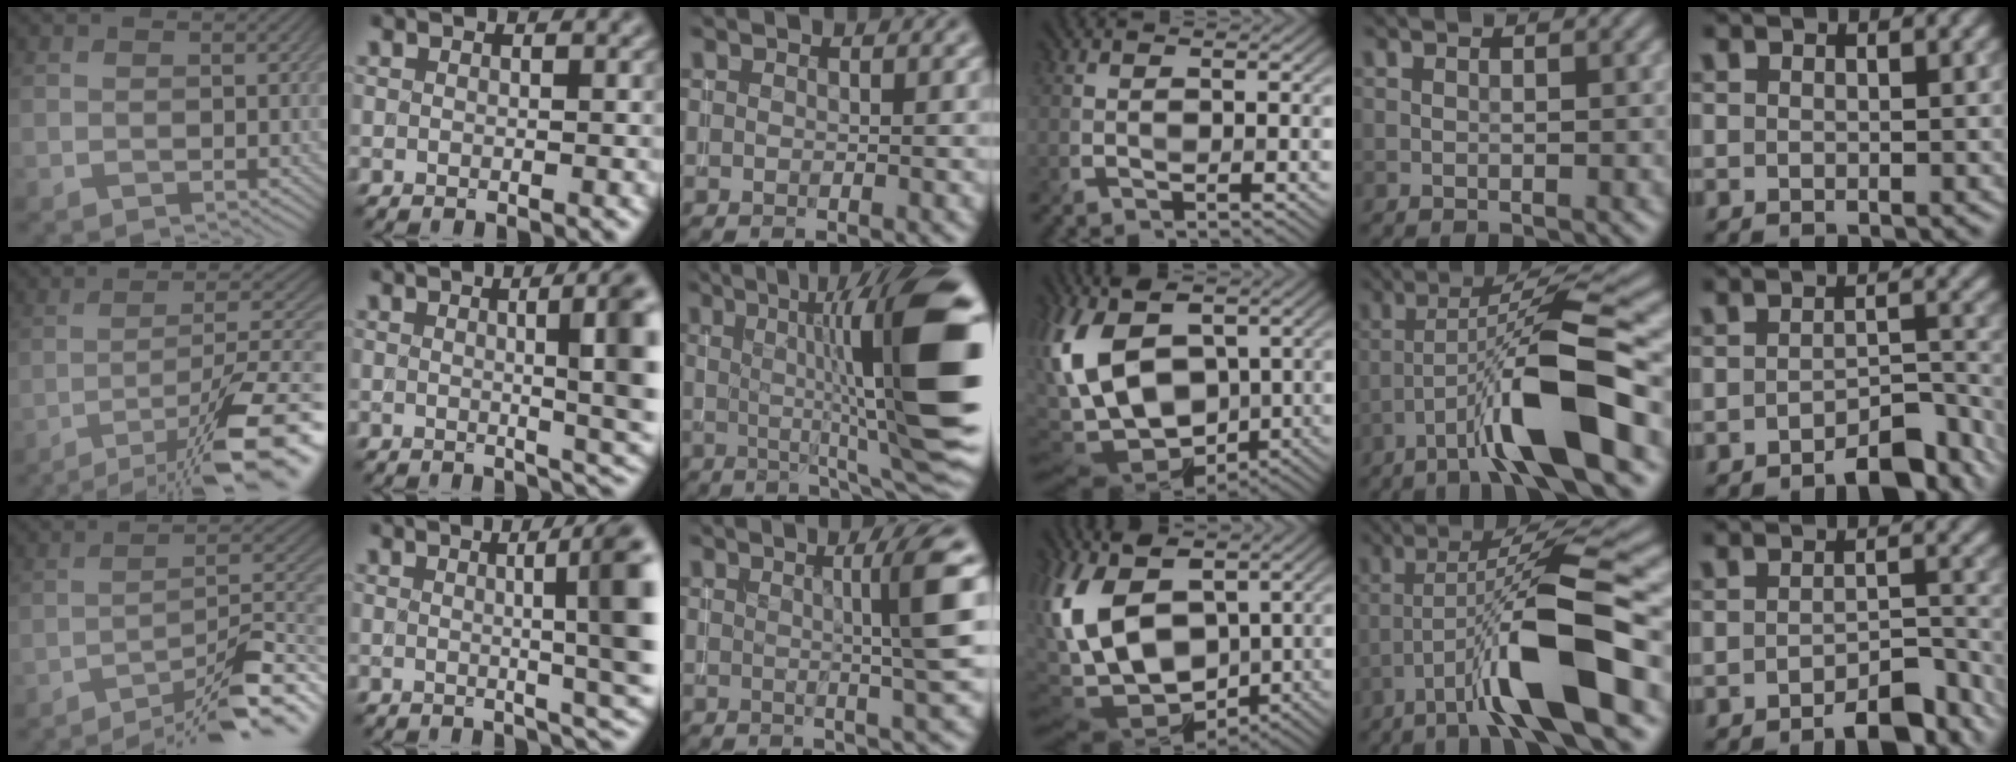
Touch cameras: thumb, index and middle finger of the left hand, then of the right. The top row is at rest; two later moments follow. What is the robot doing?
{"motion": "insert", "object": "backpack"}